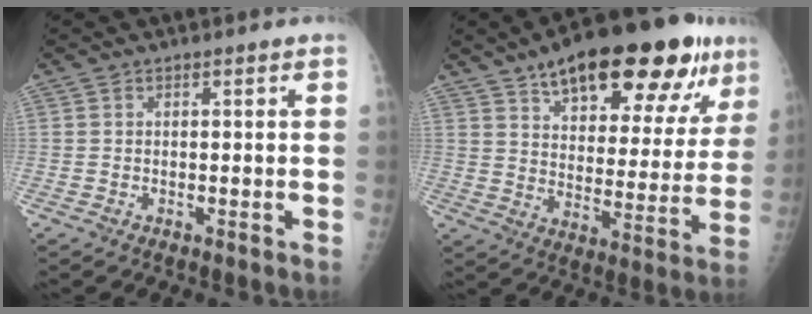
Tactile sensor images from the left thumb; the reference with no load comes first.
{"total": 25.7, "force": [15.6, 10.3, 17.7], "torque": [-0.218, -0.029, 0.226]}